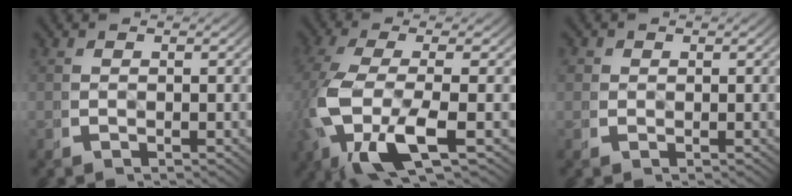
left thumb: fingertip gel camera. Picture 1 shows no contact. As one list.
[{"total": 10.8, "force": [-2.2, 5.1, 9.2], "torque": [-0.250, -0.042, -0.004]}, {"total": 1.6, "force": [0.5, 1.4, 0.4], "torque": [-0.011, -0.008, 0.009]}]